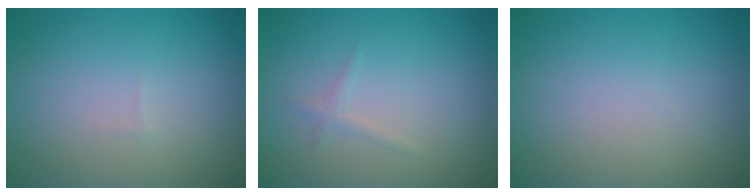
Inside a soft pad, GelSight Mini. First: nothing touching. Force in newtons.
{"total": 0.8, "press": 0.8, "slide": 0.1}
{"total": 0.0}